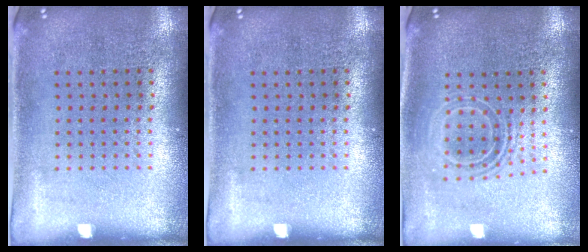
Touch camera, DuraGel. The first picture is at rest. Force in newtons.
{"total": 0.0}
{"total": 1.8, "press": 1.3, "slide": 1.1}